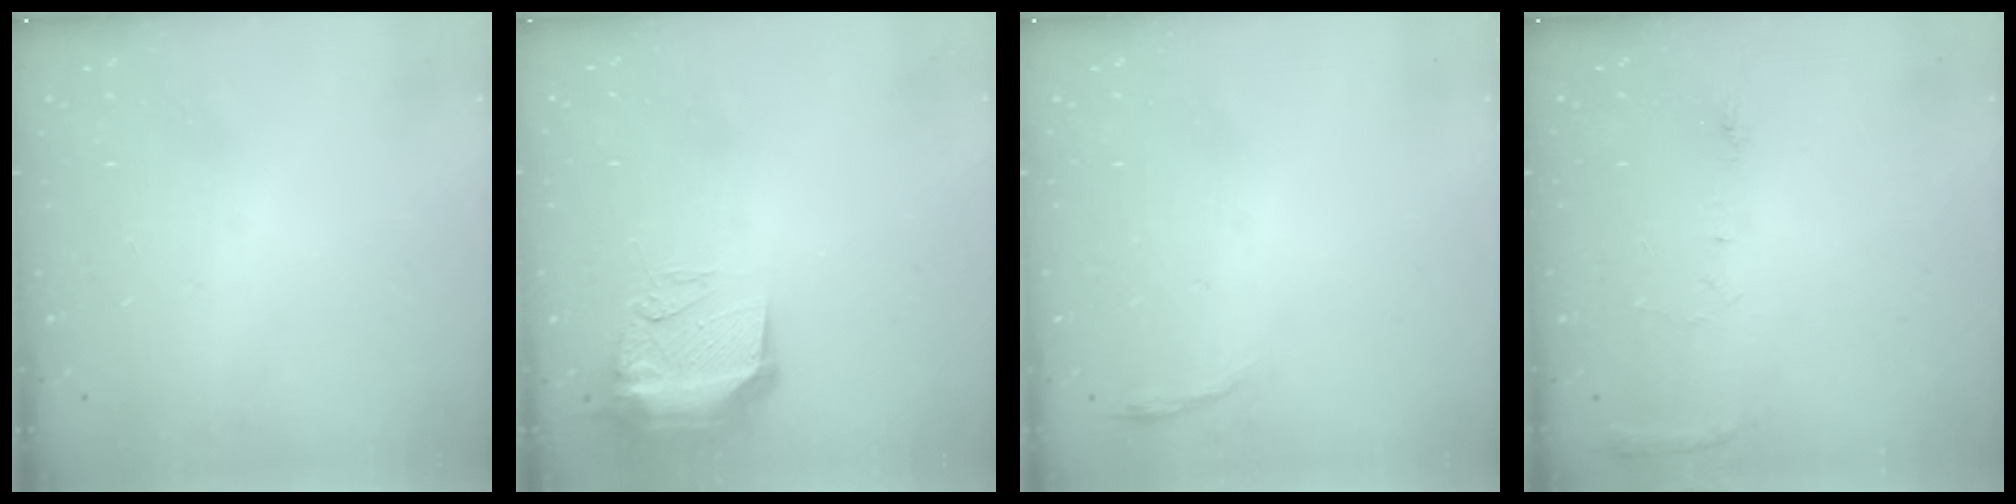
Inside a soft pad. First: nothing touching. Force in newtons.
{"total": 11.0, "press": 10.9, "slide": 1.1}
{"total": 2.8, "press": 2.8, "slide": 0.6}
{"total": 6.9, "press": 6.9, "slide": 0.7}